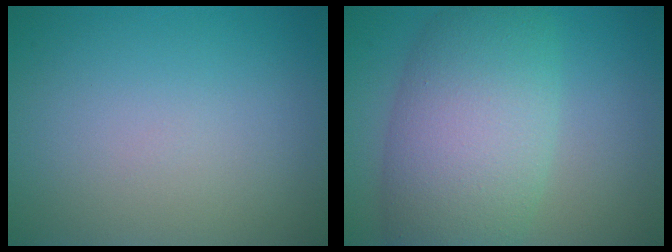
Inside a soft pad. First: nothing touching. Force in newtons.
{"total": 9.4, "press": 9.4, "slide": 0.3}